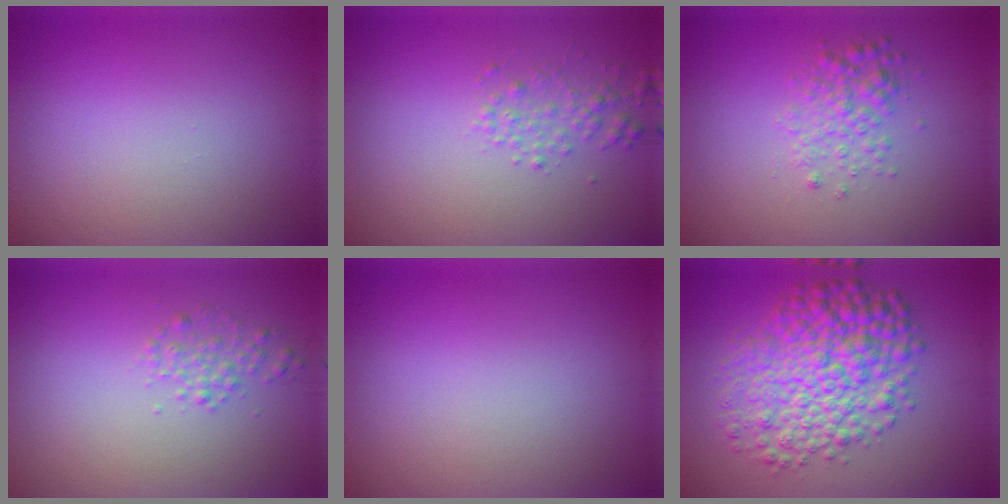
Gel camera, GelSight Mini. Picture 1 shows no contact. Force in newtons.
{"total": 1.9, "press": 1.9, "slide": 0.1}
{"total": 2.5, "press": 2.5, "slide": 0.0}
{"total": 1.5, "press": 1.5, "slide": 0.0}
{"total": 0.0}
{"total": 8.4, "press": 8.4, "slide": 0.1}